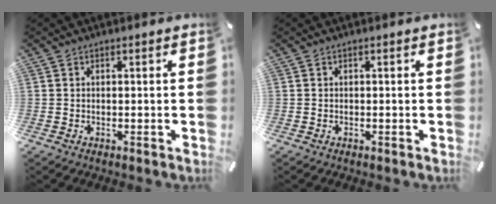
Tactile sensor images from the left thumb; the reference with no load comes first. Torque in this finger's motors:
{"motor_torque": [-0.19, -0.15, -0.02, -0.02, 0.00]}